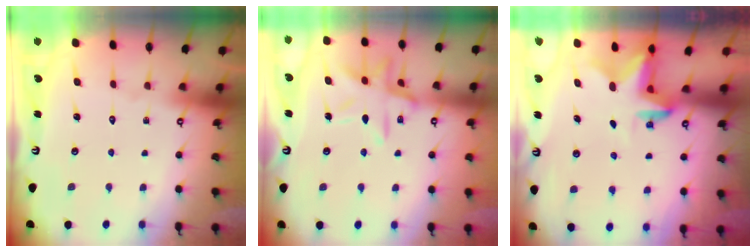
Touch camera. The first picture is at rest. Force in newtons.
{"total": 14.1, "press": 14.1, "slide": 0.9}
{"total": 2.5, "press": 2.5, "slide": 0.5}